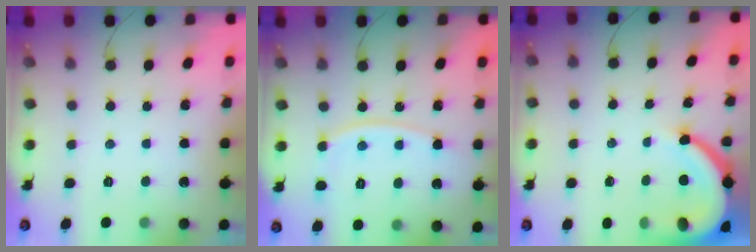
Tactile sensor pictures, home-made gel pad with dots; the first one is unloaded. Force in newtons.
{"total": 9.7, "press": 9.6, "slide": 1.2}
{"total": 10.2, "press": 10.1, "slide": 1.1}